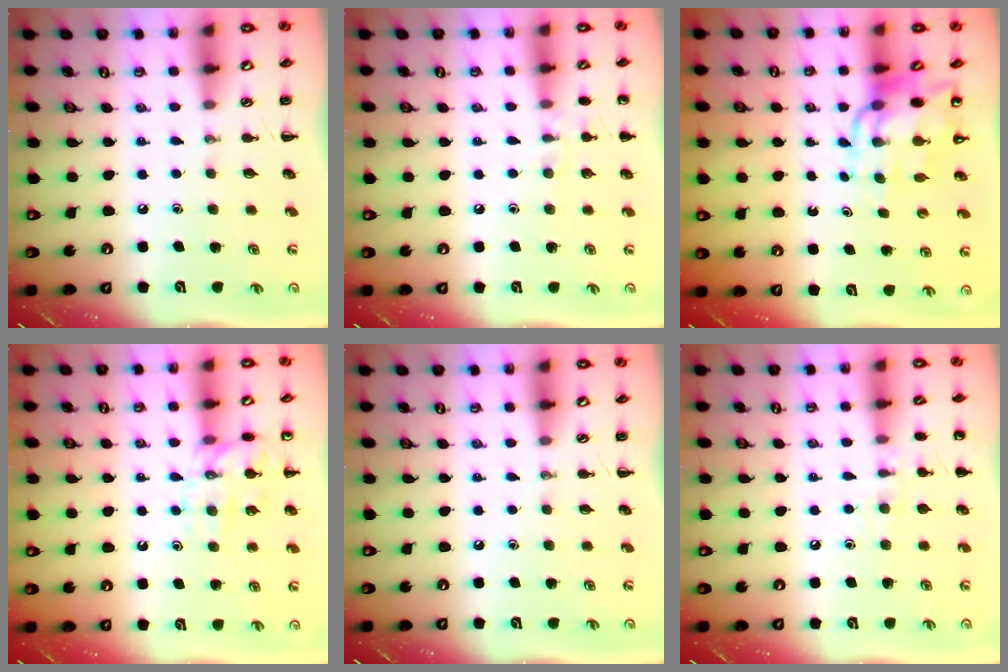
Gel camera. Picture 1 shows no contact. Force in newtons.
{"total": 6.6, "press": 6.3, "slide": 1.9}
{"total": 12.0, "press": 11.4, "slide": 3.8}
{"total": 13.5, "press": 13.5, "slide": 1.1}
{"total": 0.0}
{"total": 7.5, "press": 7.2, "slide": 2.0}